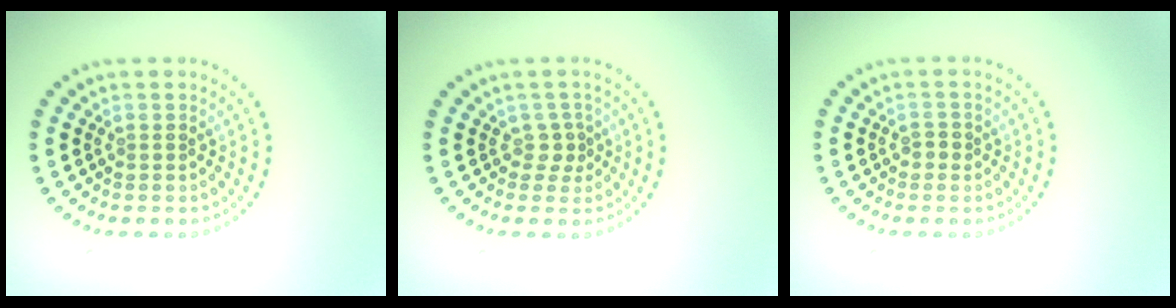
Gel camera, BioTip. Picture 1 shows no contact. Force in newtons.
{"total": 1.3, "press": 0.9, "slide": 0.9}
{"total": 1.0, "press": 1.0, "slide": 0.2}